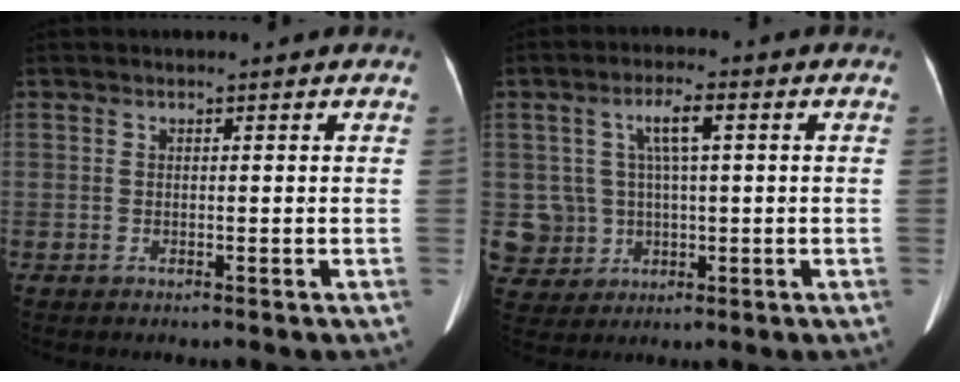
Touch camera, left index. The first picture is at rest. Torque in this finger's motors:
{"motor_torque": [0.85, -0.05, 0.48, 0.04]}